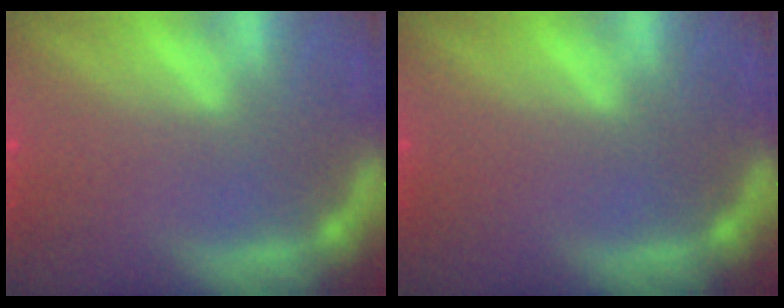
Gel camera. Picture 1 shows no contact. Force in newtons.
{"total": 0.0}